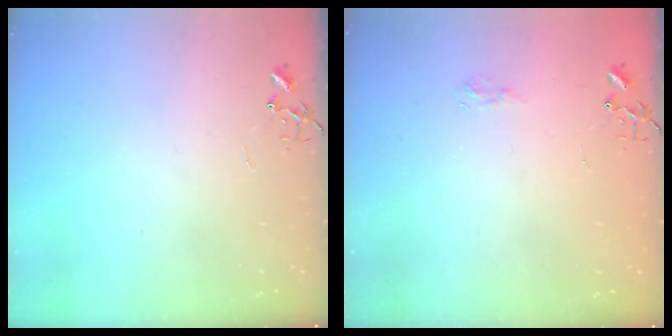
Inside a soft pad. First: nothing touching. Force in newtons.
{"total": 5.1, "press": 5.1, "slide": 0.7}